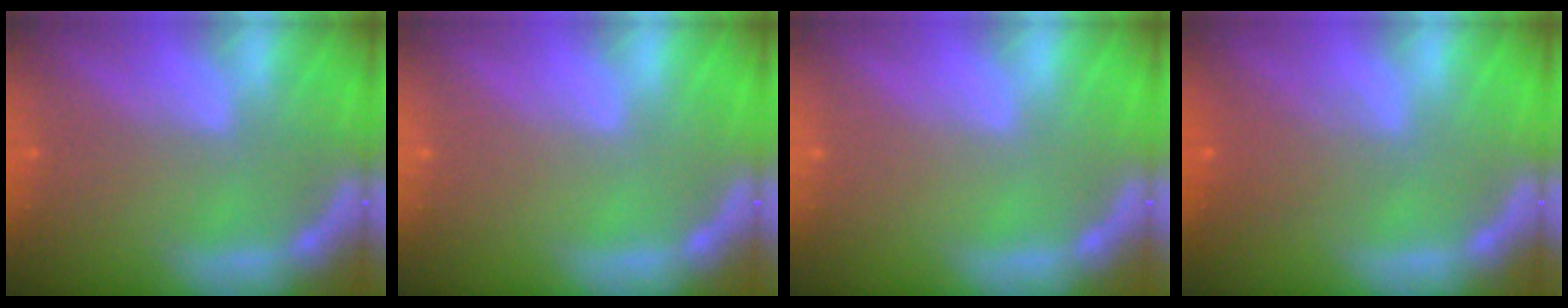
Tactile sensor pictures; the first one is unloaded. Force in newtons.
{"total": 0.0}
{"total": 0.0}
{"total": 3.0}